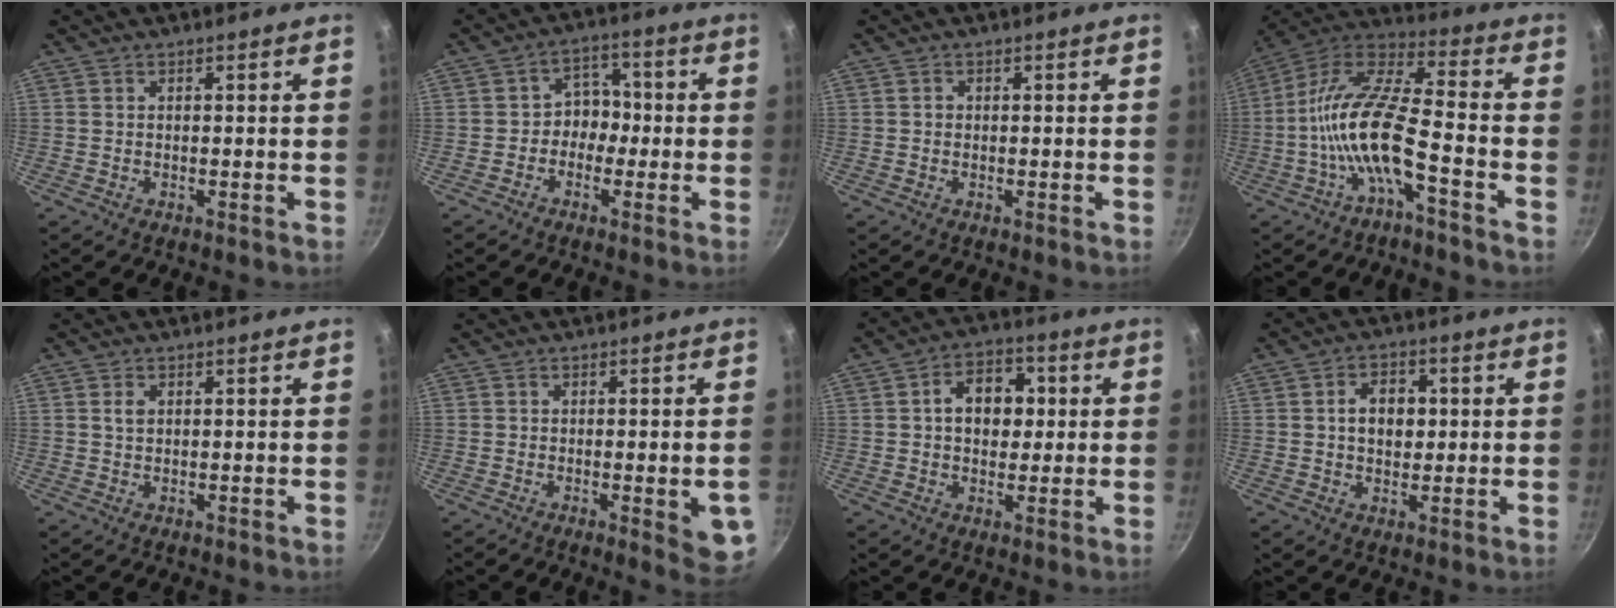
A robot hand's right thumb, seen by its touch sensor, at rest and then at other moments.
{"total": 5.3, "force": [-1.3, 4.5, 2.5], "torque": [0.013, 0.025, -0.032]}
{"total": 0.7, "force": [0.0, 0.7, 0.2], "torque": [0.001, 0.003, -0.002]}
{"total": 14.9, "force": [-4.9, 4.3, 13.4], "torque": [-0.261, 0.050, -0.107]}
{"total": 1.5, "force": [0.4, 1.1, 1.0], "torque": [-0.015, 0.001, 0.007]}
{"total": 7.5, "force": [-1.9, 2.0, 6.9], "torque": [-0.066, -0.001, -0.021]}
{"total": 9.4, "force": [1.3, 6.9, 6.3], "torque": [-0.055, 0.012, 0.010]}
{"total": 6.6, "force": [0.7, 4.9, 4.3], "torque": [-0.042, 0.007, 0.007]}